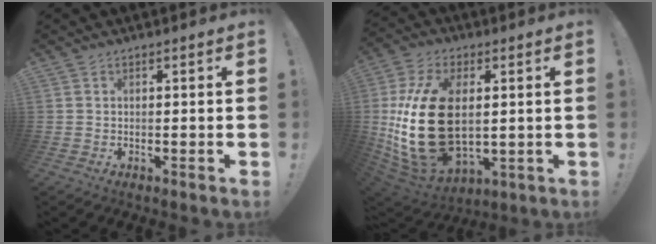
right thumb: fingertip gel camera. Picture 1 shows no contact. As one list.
[{"total": 25.6, "force": [1.3, 15.2, 20.5], "torque": [-0.405, -0.005, 0.037]}]